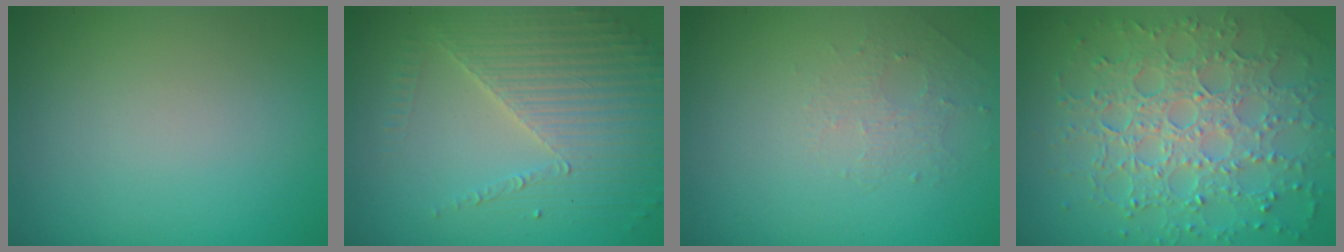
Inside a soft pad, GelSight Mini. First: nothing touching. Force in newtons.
{"total": 4.4, "press": 3.9, "slide": 2.1}
{"total": 1.3, "press": 0.7, "slide": 1.2}
{"total": 7.8, "press": 5.7, "slide": 5.2}